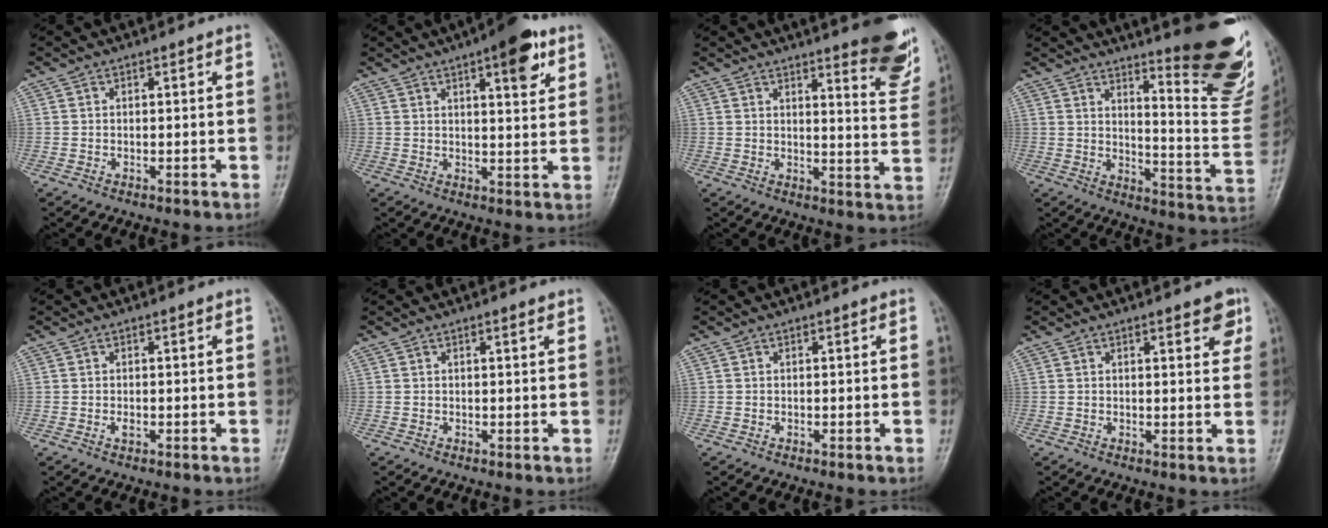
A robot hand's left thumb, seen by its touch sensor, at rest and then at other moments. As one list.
[{"total": 9.2, "force": [4.9, 2.9, 7.3], "torque": [-0.082, -0.019, 0.063]}, {"total": 13.5, "force": [9.4, 3.0, 9.2], "torque": [-0.081, -0.064, 0.110]}, {"total": 22.5, "force": [15.3, 4.4, 15.9], "torque": [-0.172, -0.134, 0.195]}, {"total": 0.9, "force": [-0.2, 0.6, 0.7], "torque": [-0.011, -0.002, -0.003]}, {"total": 0.9, "force": [0.7, 0.1, 0.6], "torque": [-0.007, -0.003, 0.009]}, {"total": 0.0}, {"total": 4.8, "force": [2.7, 1.8, 3.6], "torque": [-0.025, -0.011, 0.029]}]